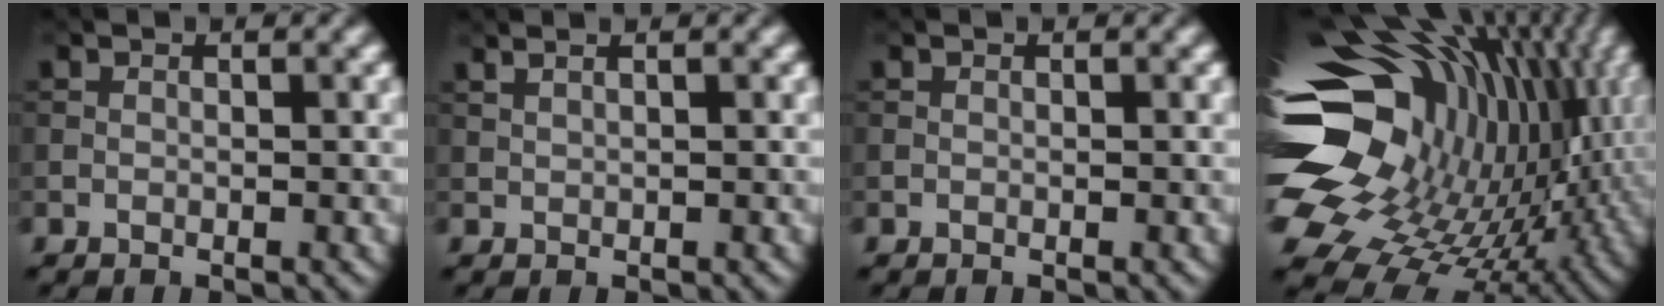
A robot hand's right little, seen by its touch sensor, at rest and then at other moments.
{"total": 2.1, "force": [1.6, 0.7, 1.2], "torque": [-0.019, 0.007, 0.011]}
{"total": 0.0}
{"total": 20.4, "force": [0.6, 14.1, 14.7], "torque": [-0.293, -0.030, 0.029]}